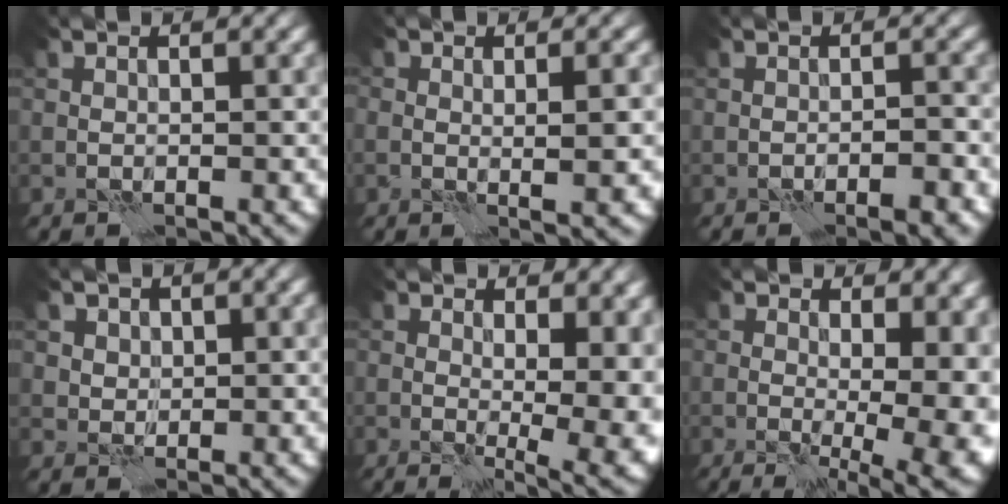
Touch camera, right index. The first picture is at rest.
{"total": 2.5, "force": [0.1, 0.8, 2.4], "torque": [-0.031, -0.001, 0.000]}
{"total": 2.1, "force": [-1.2, 0.2, 1.7], "torque": [-0.023, 0.004, -0.018]}
{"total": 2.1, "force": [1.1, 1.7, 0.5], "torque": [-0.013, -0.010, 0.027]}
{"total": 9.6, "force": [1.4, 4.6, 8.3], "torque": [-0.063, 0.002, 0.029]}
{"total": 12.0, "force": [0.4, 5.7, 10.5], "torque": [-0.068, 0.006, 0.016]}